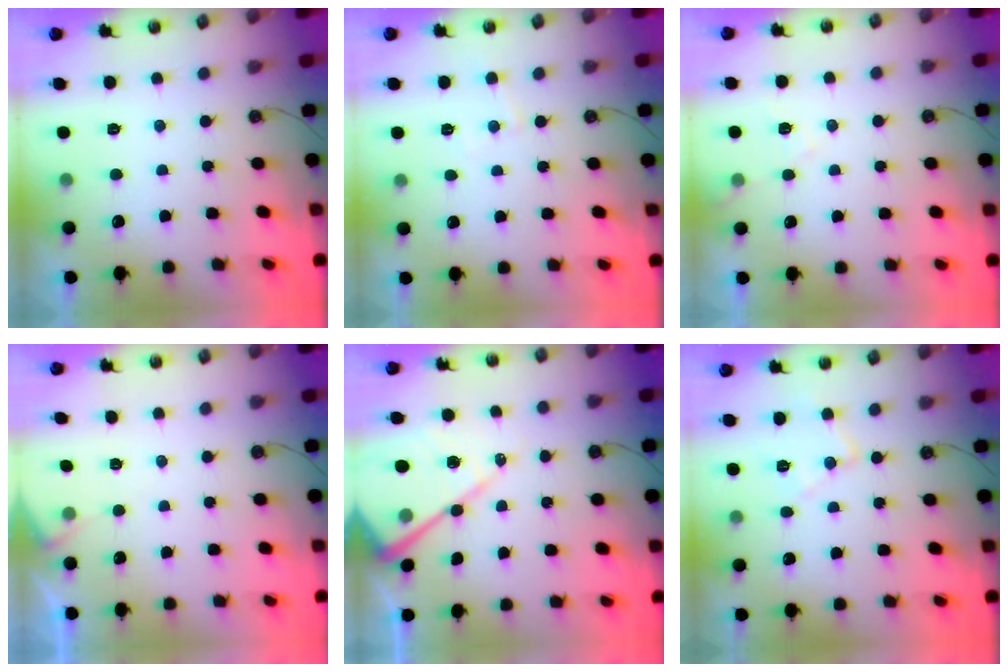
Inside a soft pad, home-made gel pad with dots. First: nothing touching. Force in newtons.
{"total": 4.3, "press": 4.2, "slide": 0.7}
{"total": 6.1, "press": 6.0, "slide": 1.0}
{"total": 3.7, "press": 3.6, "slide": 0.5}
{"total": 14.1, "press": 14.0, "slide": 1.4}
{"total": 8.8, "press": 8.8, "slide": 0.7}